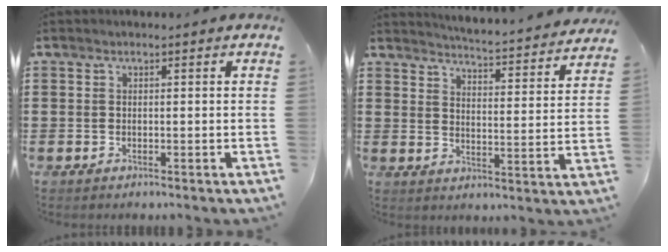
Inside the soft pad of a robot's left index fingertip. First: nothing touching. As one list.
[{"total": 3.9, "force": [3.8, -0.8, 0.5], "torque": [-0.024, -0.043, 0.056]}]